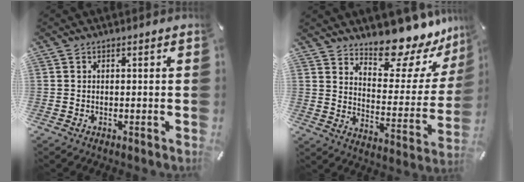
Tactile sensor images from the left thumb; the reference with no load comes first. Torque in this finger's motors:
{"motor_torque": [1.97, 0.79, 0.22, -0.23, 0.07]}